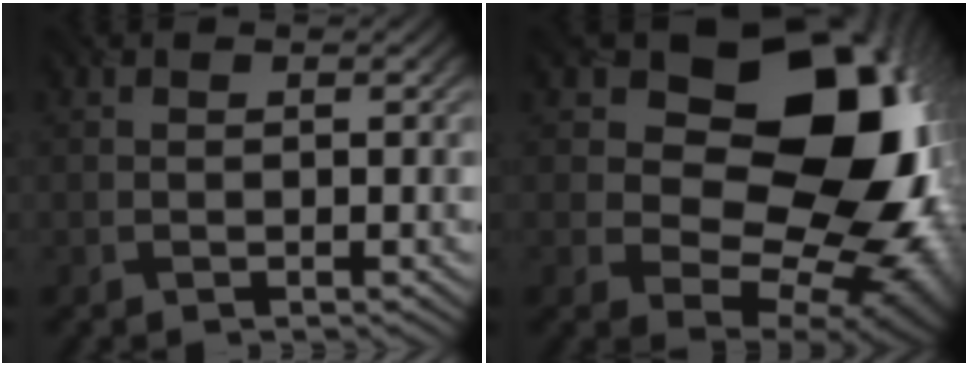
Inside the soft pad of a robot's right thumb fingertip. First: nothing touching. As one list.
[{"total": 20.2, "force": [5.1, 14.8, 12.7], "torque": [-0.178, 0.009, 0.101]}]